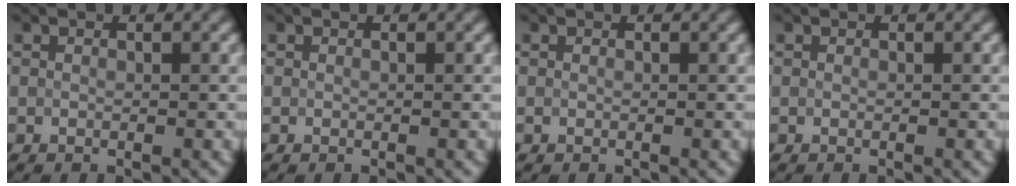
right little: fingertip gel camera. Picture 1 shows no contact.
{"total": 0.0}
{"total": 0.0}
{"total": 0.0}